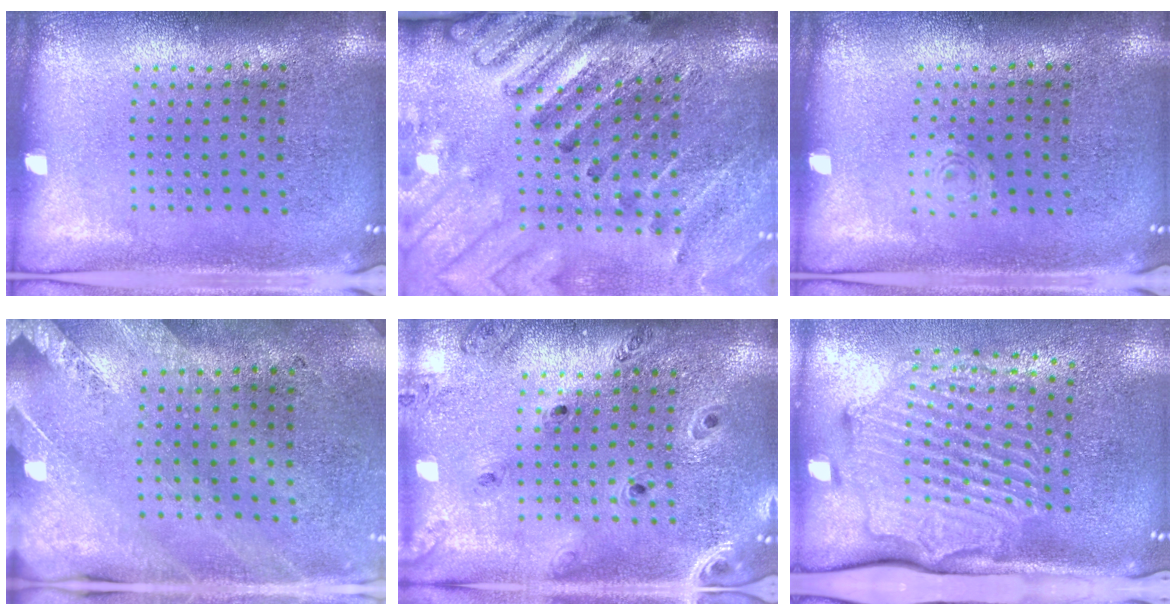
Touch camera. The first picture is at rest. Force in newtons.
{"total": 3.0, "press": 2.9, "slide": 0.8}
{"total": 0.5, "press": 0.5, "slide": 0.2}
{"total": 2.4, "press": 2.1, "slide": 1.3}
{"total": 0.8, "press": 0.8, "slide": 0.1}
{"total": 3.0, "press": 2.3, "slide": 2.0}